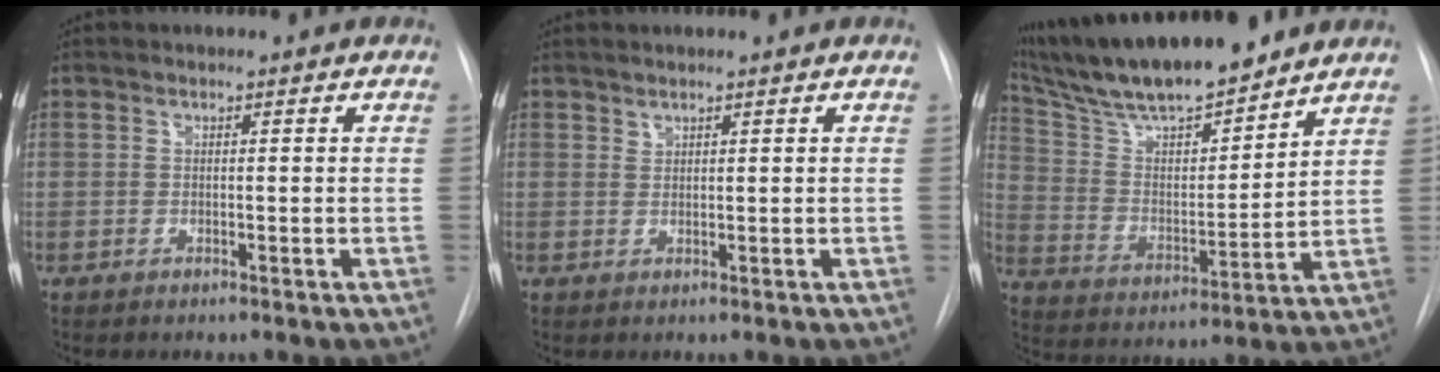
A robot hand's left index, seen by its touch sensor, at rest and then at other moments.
{"total": 0.7, "force": [0.7, 0.1, 0.0], "torque": [-0.002, 0.000, 0.014]}
{"total": 18.0, "force": [15.5, 2.4, 8.7], "torque": [-0.160, 0.005, 0.276]}